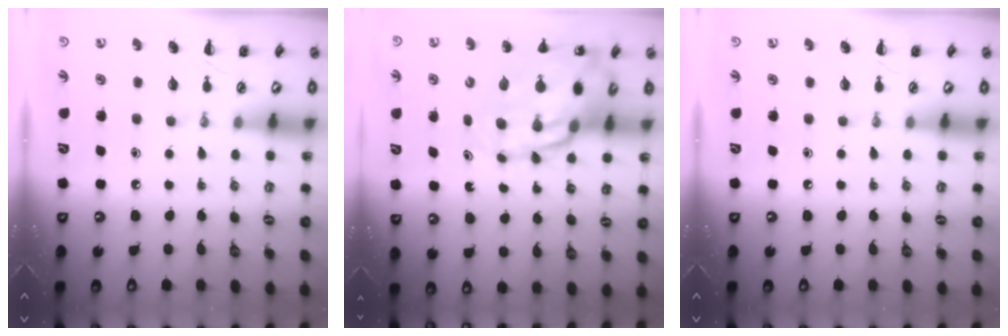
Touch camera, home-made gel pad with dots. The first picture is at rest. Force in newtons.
{"total": 17.7, "press": 16.9, "slide": 5.1}
{"total": 0.0}